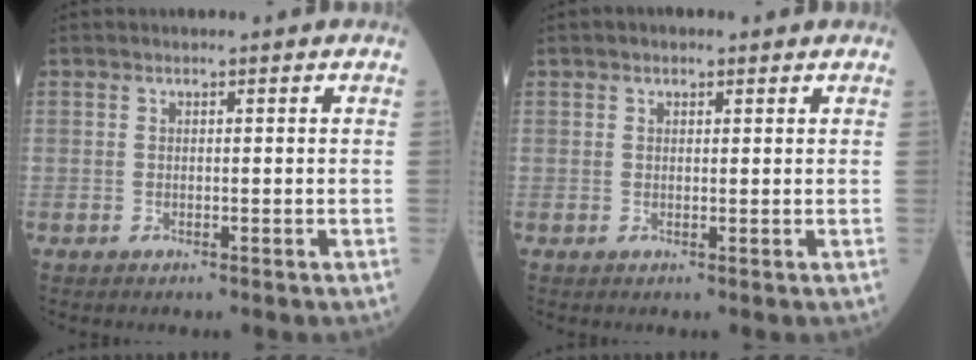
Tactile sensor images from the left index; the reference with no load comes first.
{"total": 1.2, "force": [0.8, 0.8, 0.5], "torque": [-0.010, 0.010, 0.008]}